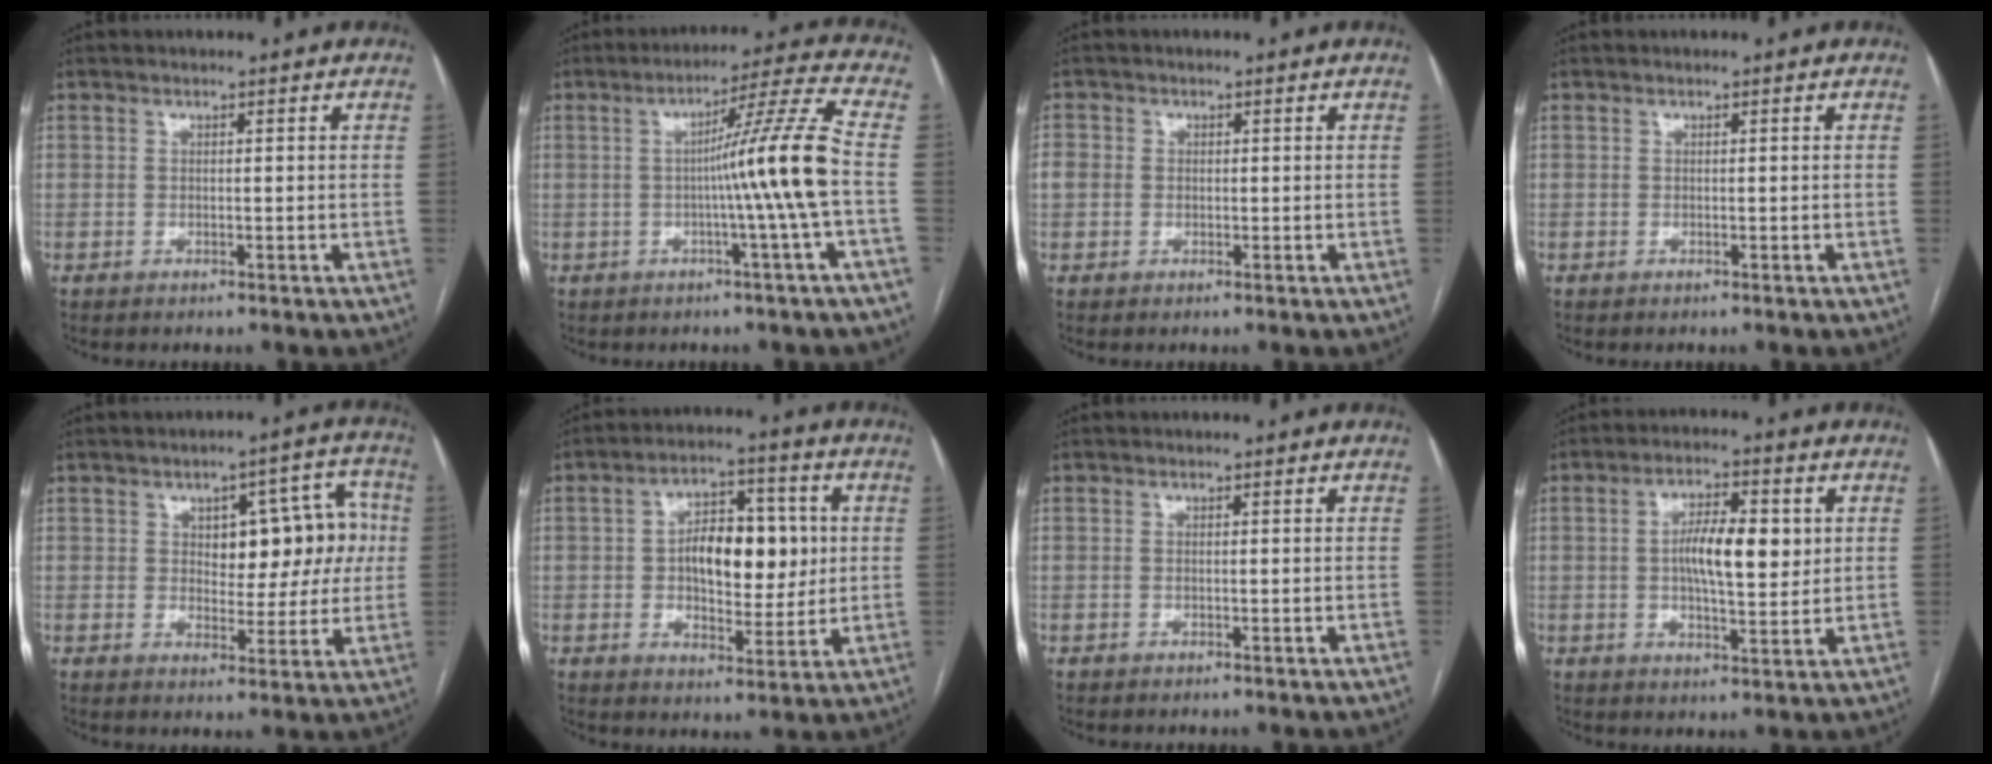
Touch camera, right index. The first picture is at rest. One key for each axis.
{"total": 10.9, "fx": -1.4, "fy": -2.9, "fz": 10.5, "tx": -0.161, "ty": 0.004, "tz": -0.021}
{"total": 3.0, "fx": 0.1, "fy": 2.8, "fz": 1.2, "tx": -0.028, "ty": 0.015, "tz": 0.006}
{"total": 0.0}
{"total": 10.1, "fx": 1.6, "fy": 5.0, "fz": 8.5, "tx": -0.094, "ty": 0.035, "tz": 0.029}
{"total": 11.5, "fx": 1.1, "fy": 5.7, "fz": 9.9, "tx": -0.154, "ty": 0.018, "tz": 0.023}
{"total": 0.0}
{"total": 8.8, "fx": 1.2, "fy": 2.7, "fz": 8.3, "tx": -0.148, "ty": 0.008, "tz": 0.018}